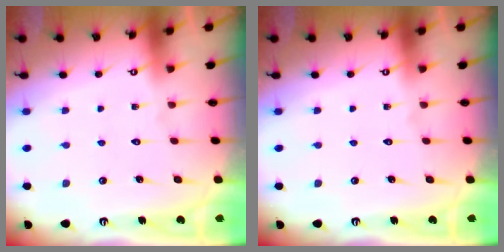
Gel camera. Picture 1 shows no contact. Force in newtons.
{"total": 0.0}